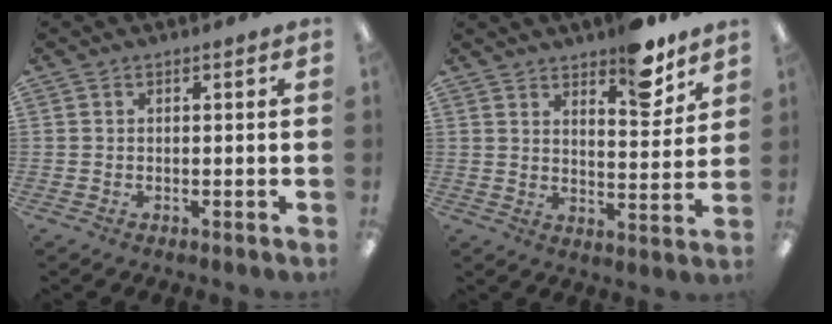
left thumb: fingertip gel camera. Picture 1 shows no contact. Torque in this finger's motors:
{"motor_torque": [1.73, 1.03, 0.00, 0.00, 0.10]}